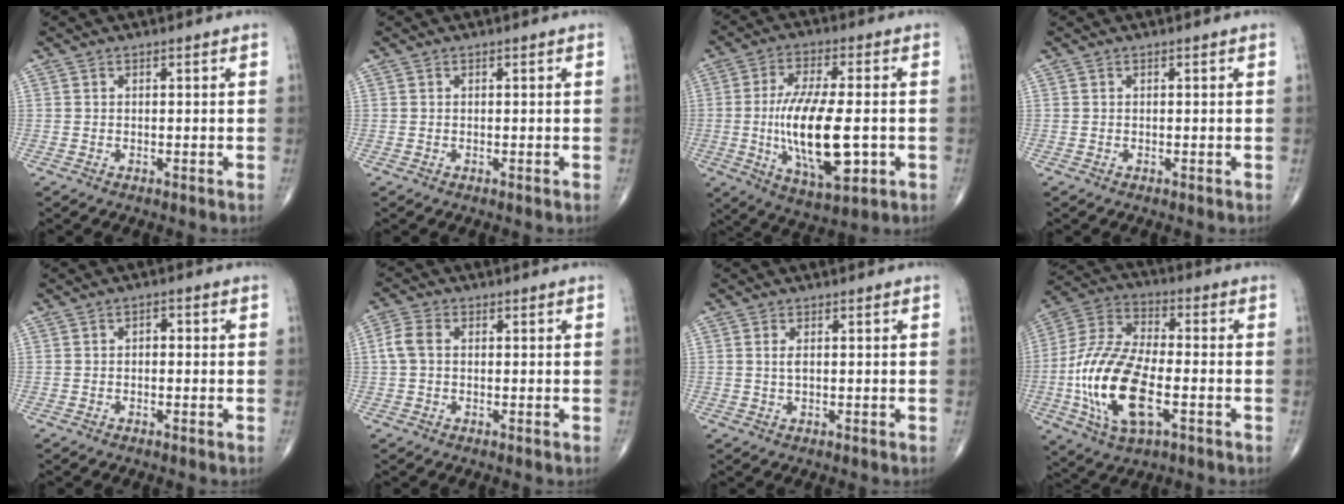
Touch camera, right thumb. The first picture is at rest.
{"total": 0.0}
{"total": 17.0, "force": [-2.2, 6.5, 15.6], "torque": [-0.280, -0.005, -0.029]}
{"total": 0.0}
{"total": 1.3, "force": [0.0, 0.9, 1.0], "torque": [-0.009, 0.006, -0.006]}
{"total": 3.9, "force": [0.3, 2.7, 2.9], "torque": [-0.070, 0.012, 0.001]}
{"total": 1.5, "force": [0.3, 0.6, 1.4], "torque": [-0.031, -0.002, 0.007]}
{"total": 19.3, "force": [-4.7, 9.1, 16.4], "torque": [-0.335, 0.018, -0.084]}